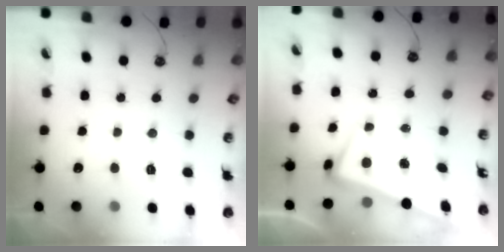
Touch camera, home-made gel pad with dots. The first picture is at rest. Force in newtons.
{"total": 3.1, "press": 3.0, "slide": 0.9}